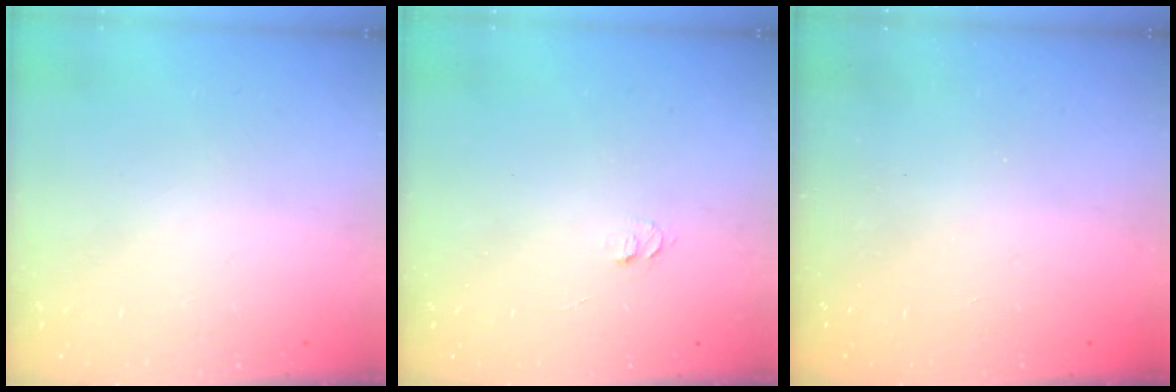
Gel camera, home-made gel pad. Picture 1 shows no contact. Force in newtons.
{"total": 4.2, "press": 4.1, "slide": 0.5}
{"total": 2.4, "press": 2.3, "slide": 0.8}